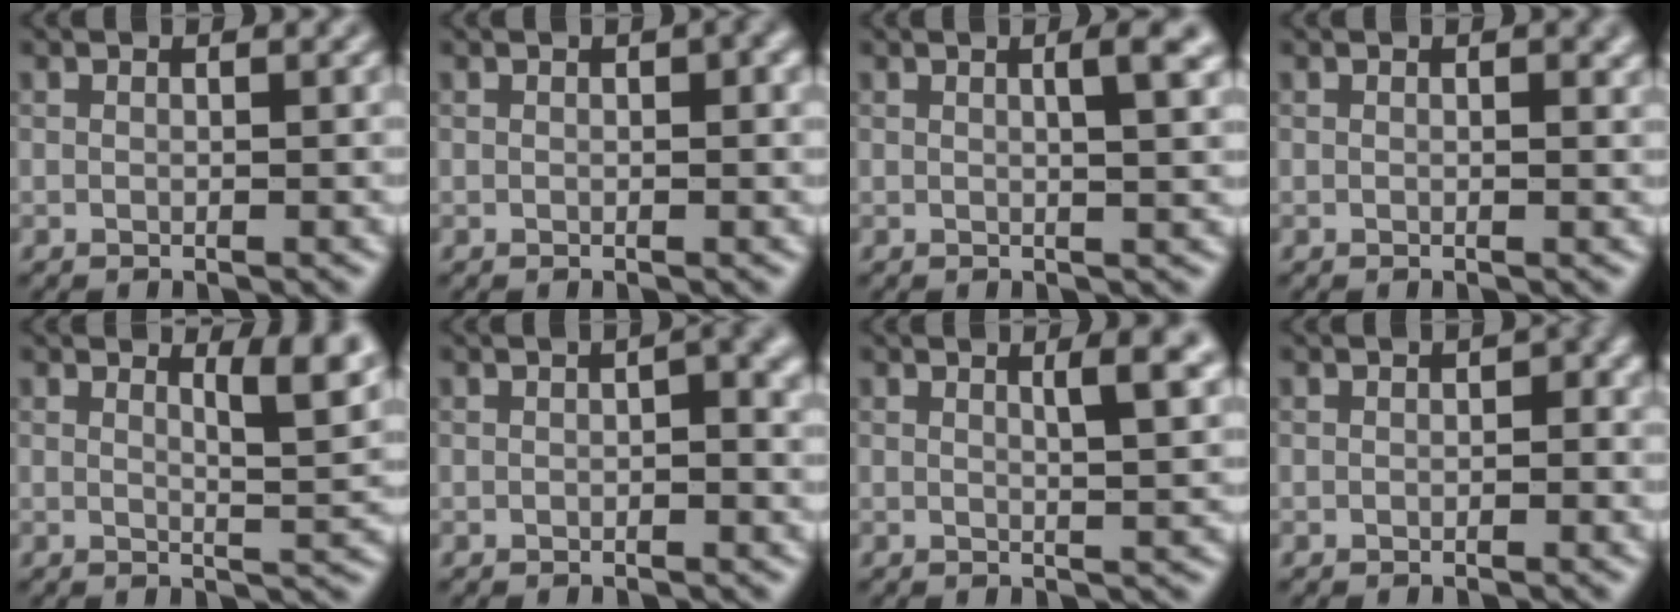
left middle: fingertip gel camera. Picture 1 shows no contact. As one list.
[{"total": 1.4, "force": [0.3, 0.5, 1.3], "torque": [-0.016, 0.001, 0.004]}, {"total": 3.7, "force": [1.1, 1.1, 3.3], "torque": [-0.031, 0.009, 0.007]}, {"total": 0.9, "force": [0.3, 0.3, 0.8], "torque": [-0.010, -0.002, 0.005]}, {"total": 4.4, "force": [2.4, 1.1, 3.4], "torque": [-0.041, -0.004, 0.036]}, {"total": 2.3, "force": [0.3, 0.6, 2.2], "torque": [-0.028, 0.004, 0.002]}, {"total": 4.0, "force": [1.7, 1.2, 3.4], "torque": [-0.032, 0.003, 0.021]}, {"total": 1.2, "force": [0.0, 0.7, 1.0], "torque": [-0.011, 0.000, -0.001]}]